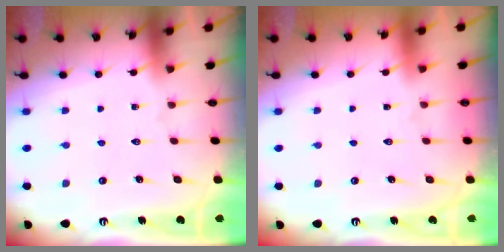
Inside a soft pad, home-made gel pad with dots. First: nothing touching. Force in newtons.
{"total": 1.6, "press": 1.6, "slide": 0.1}